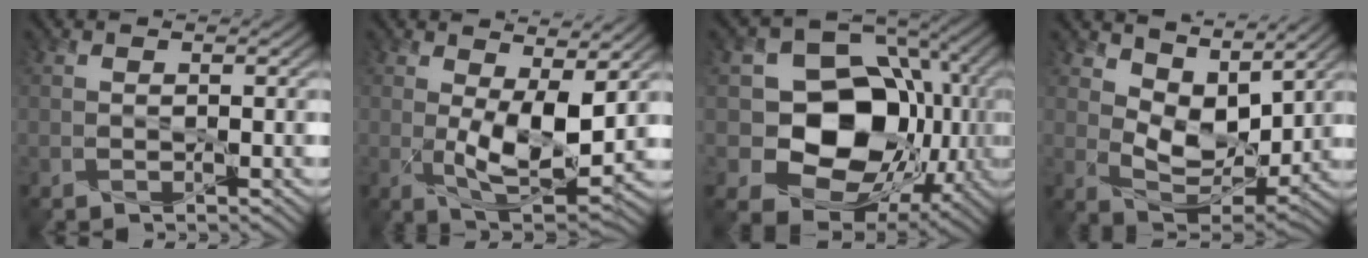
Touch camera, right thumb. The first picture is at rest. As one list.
[{"total": 8.6, "force": [1.2, 3.6, 7.7], "torque": [-0.148, -0.011, 0.025]}, {"total": 16.3, "force": [-0.4, 13.1, 9.6], "torque": [-0.168, -0.031, -0.009]}, {"total": 7.9, "force": [4.7, 4.4, 4.5], "torque": [-0.097, -0.008, 0.082]}]